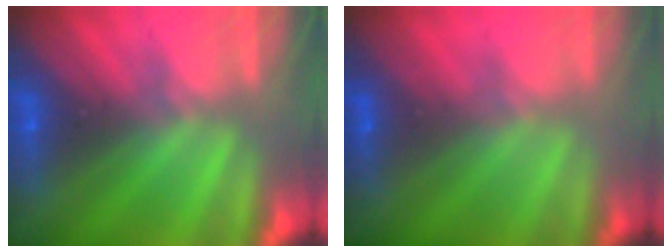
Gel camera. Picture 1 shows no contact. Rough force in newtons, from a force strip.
{"total": 1.4}